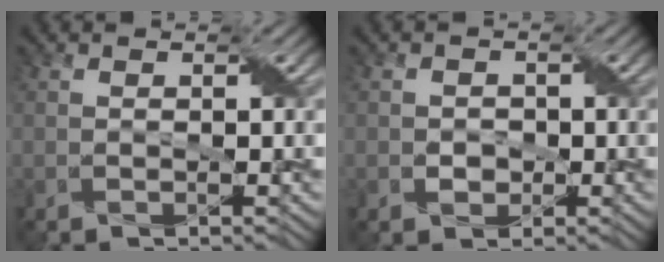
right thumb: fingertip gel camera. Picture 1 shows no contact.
{"total": 1.2, "force": [-0.5, 1.1, 0.0], "torque": [-0.001, -0.007, -0.003]}